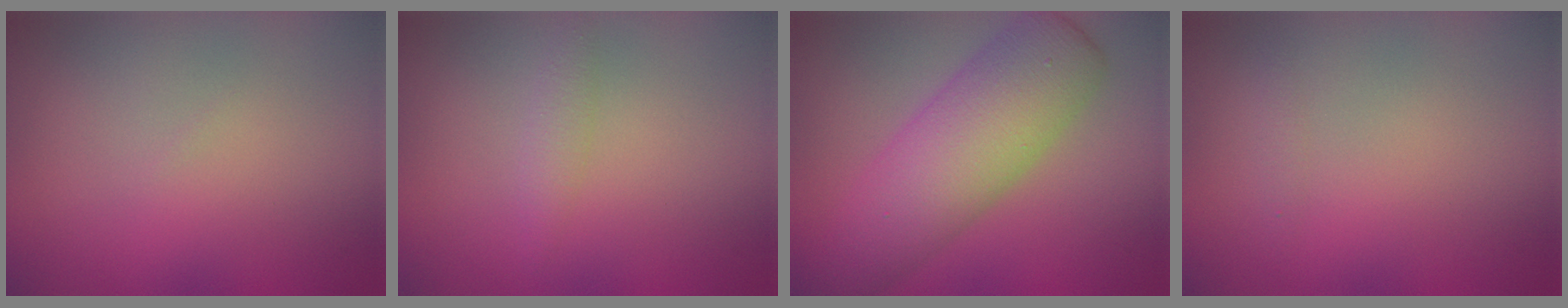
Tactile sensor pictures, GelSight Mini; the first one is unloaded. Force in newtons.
{"total": 1.2, "press": 1.2, "slide": 0.0}
{"total": 8.6, "press": 8.6, "slide": 0.2}
{"total": 0.6, "press": 0.6, "slide": 0.1}